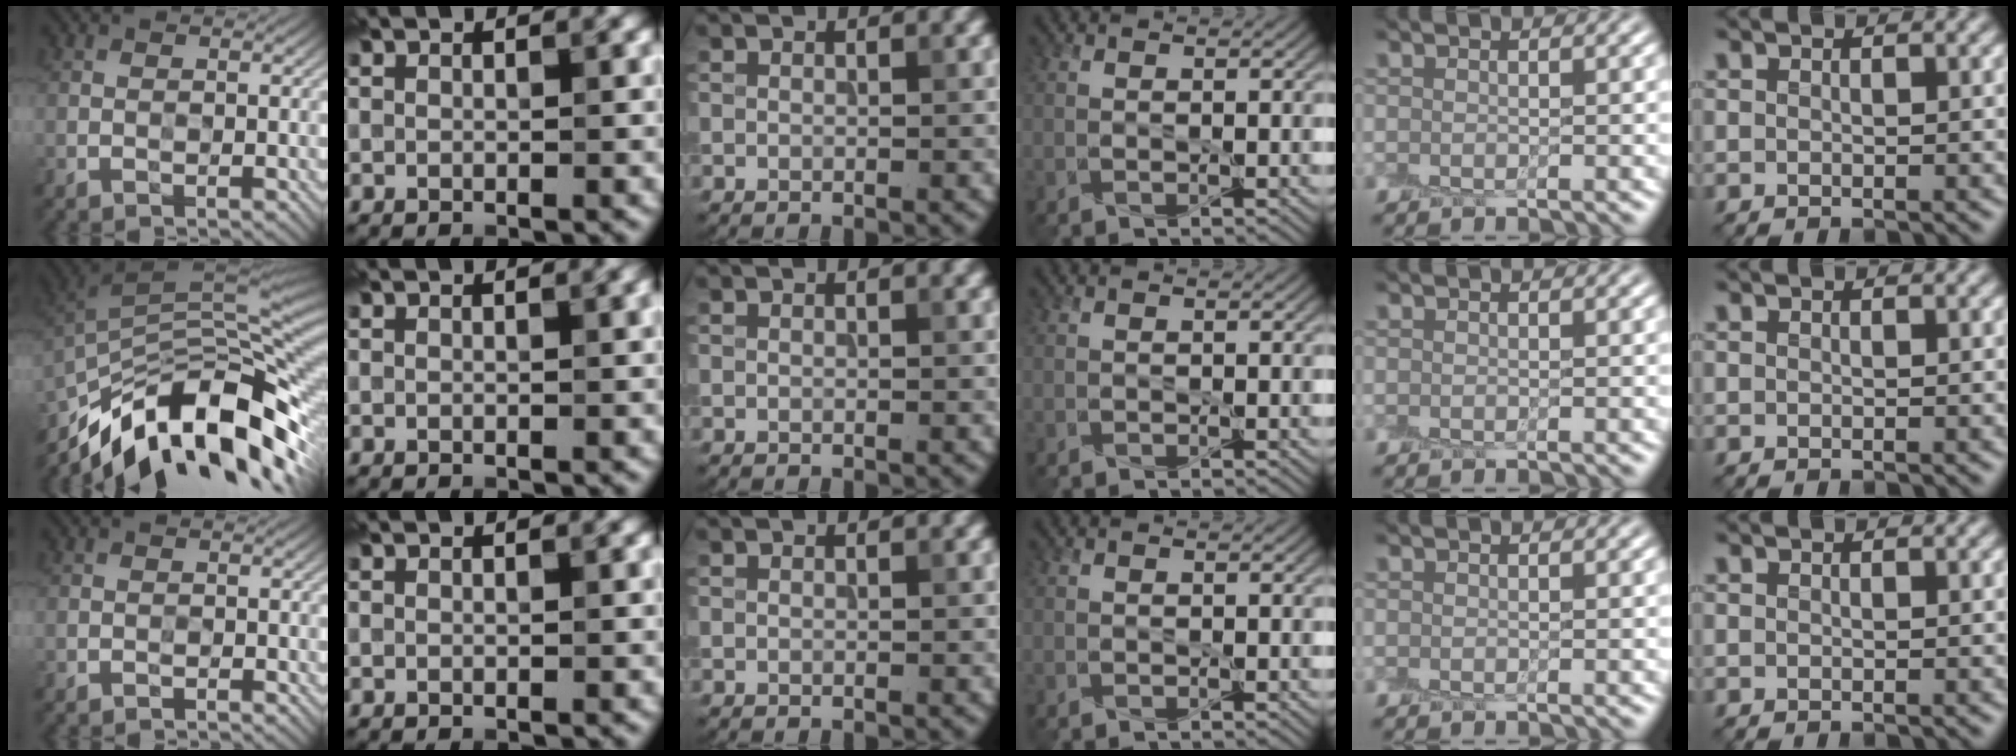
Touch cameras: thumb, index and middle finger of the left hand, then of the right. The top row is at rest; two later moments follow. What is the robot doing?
{"motion": "peel", "object": "plastic wrap"}